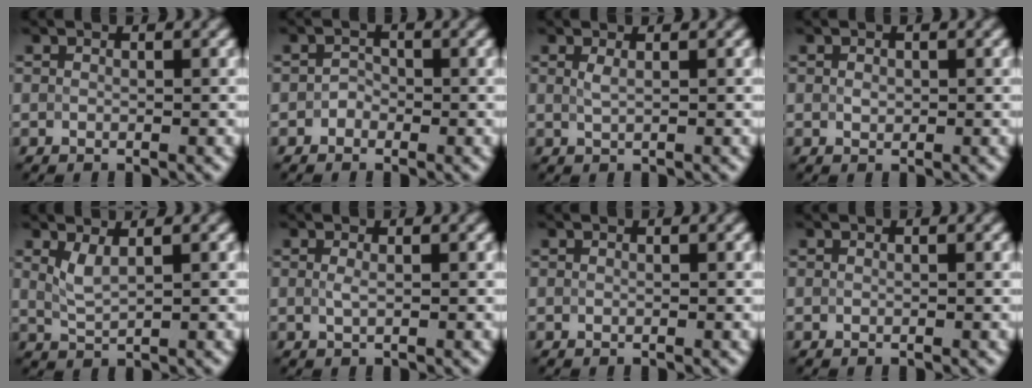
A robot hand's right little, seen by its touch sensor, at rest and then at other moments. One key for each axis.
{"total": 0.9, "fx": -0.5, "fy": 0.7, "fz": 0.3, "tx": -0.003, "ty": 0.005, "tz": -0.011}
{"total": 0.8, "fx": 0.4, "fy": 0.0, "fz": 0.7, "tx": -0.018, "ty": 0.005, "tz": 0.010}
{"total": 0.6, "fx": 0.1, "fy": 0.4, "fz": 0.4, "tx": -0.009, "ty": 0.001, "tz": 0.001}
{"total": 1.9, "fx": 1.1, "fy": 0.4, "fz": 1.4, "tx": -0.040, "ty": -0.001, "tz": 0.028}
{"total": 0.7, "fx": 0.2, "fy": 0.1, "fz": 0.7, "tx": -0.021, "ty": 0.001, "tz": 0.003}
{"total": 0.0}
{"total": 0.0}